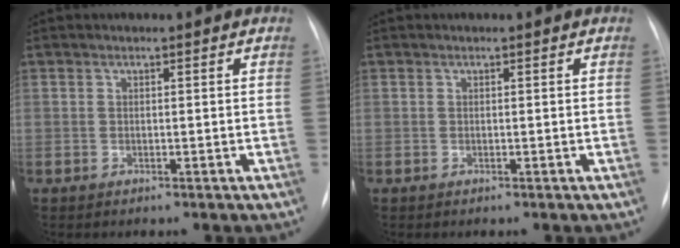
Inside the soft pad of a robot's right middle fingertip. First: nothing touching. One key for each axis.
{"total": 0.0}